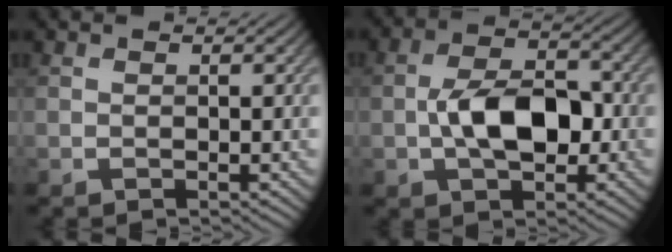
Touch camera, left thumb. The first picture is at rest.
{"total": 7.8, "force": [-1.0, 4.5, 6.3], "torque": [-0.119, 0.002, -0.022]}